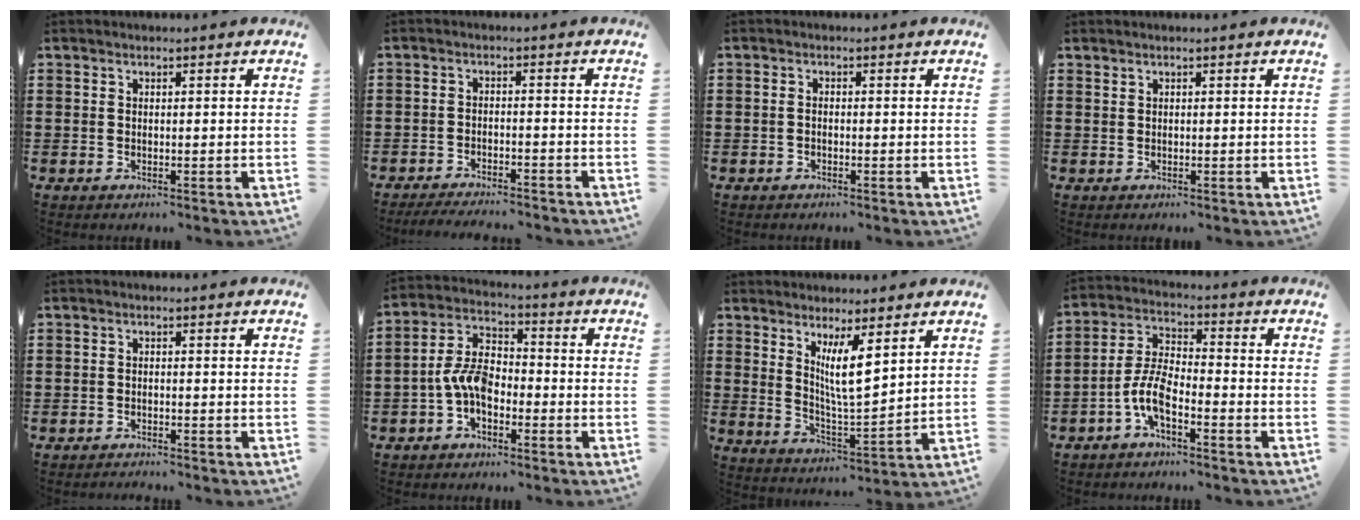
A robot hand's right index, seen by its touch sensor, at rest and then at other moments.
{"total": 3.0, "force": [-2.9, 0.1, 0.5], "torque": [-0.017, -0.003, -0.062]}
{"total": 0.6, "force": [-0.2, 0.1, 0.5], "torque": [-0.013, -0.006, -0.003]}
{"total": 0.5, "force": [0.5, 0.2, -0.1], "torque": [-0.001, 0.001, 0.010]}
{"total": 0.9, "force": [-0.9, 0.0, 0.0], "torque": [-0.002, 0.001, -0.018]}
{"total": 6.7, "force": [-2.3, 3.7, 5.1], "torque": [-0.133, -0.001, -0.053]}
{"total": 6.8, "force": [3.5, 1.1, 5.7], "torque": [-0.111, -0.012, 0.059]}
{"total": 6.3, "force": [-3.3, 1.9, 5.1], "torque": [-0.130, -0.010, -0.068]}